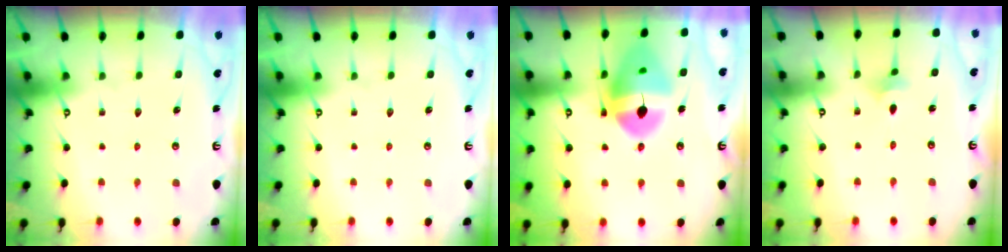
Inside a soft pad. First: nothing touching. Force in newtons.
{"total": 0.0}
{"total": 17.1, "press": 16.9, "slide": 2.2}
{"total": 1.6, "press": 1.5, "slide": 0.4}